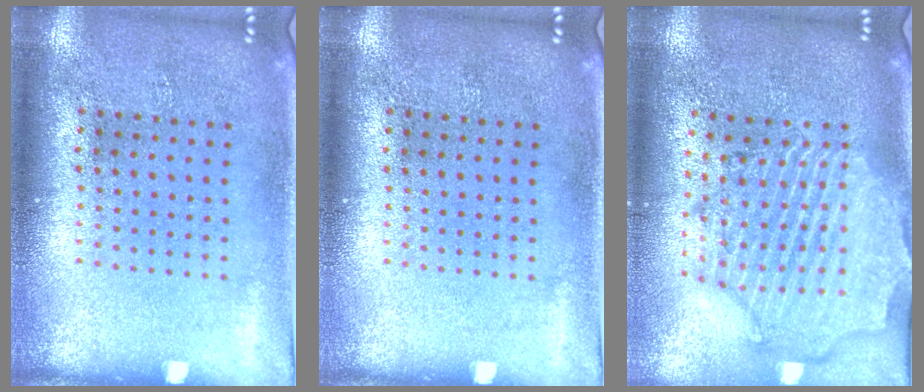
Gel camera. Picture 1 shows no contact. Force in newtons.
{"total": 0.0}
{"total": 2.6, "press": 2.4, "slide": 1.1}